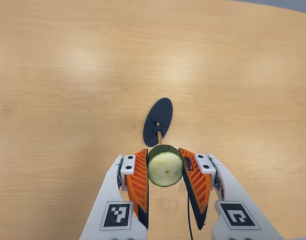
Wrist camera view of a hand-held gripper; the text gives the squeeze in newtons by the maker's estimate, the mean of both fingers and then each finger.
{"total": 12.1, "left": 10.9, "right": 13.2}